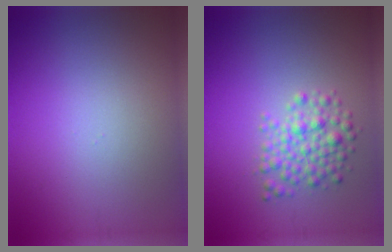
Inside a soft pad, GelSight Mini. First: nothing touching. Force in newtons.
{"total": 3.1, "press": 3.1, "slide": 0.1}